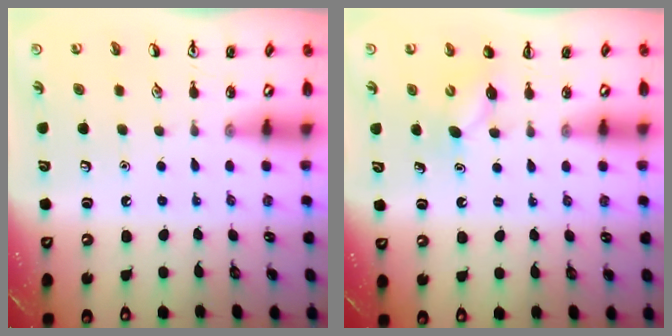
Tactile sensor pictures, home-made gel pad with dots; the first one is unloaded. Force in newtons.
{"total": 4.2, "press": 4.1, "slide": 0.9}